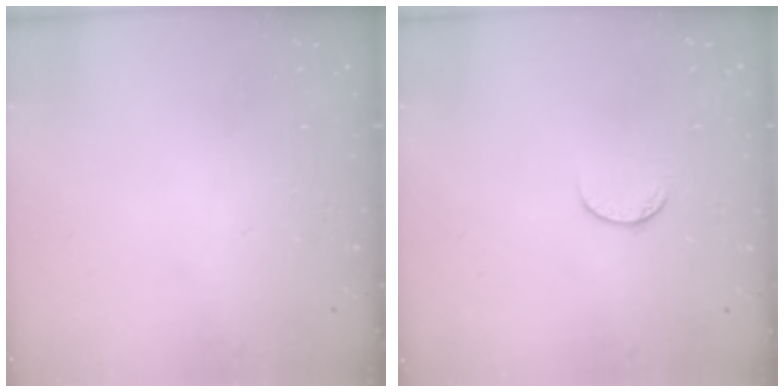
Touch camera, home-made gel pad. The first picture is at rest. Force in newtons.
{"total": 6.8, "press": 6.7, "slide": 0.9}